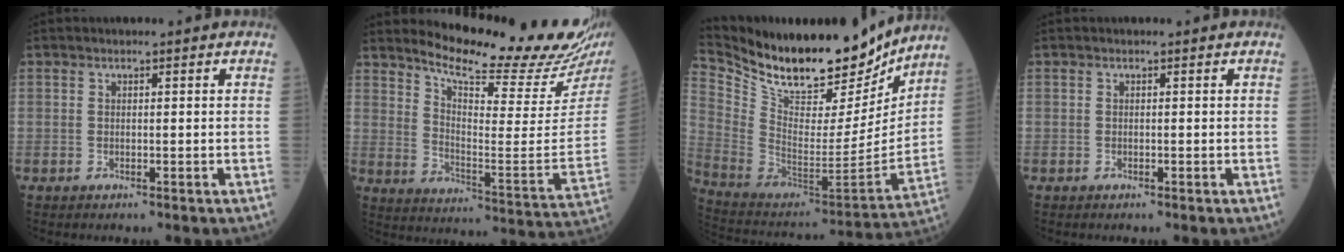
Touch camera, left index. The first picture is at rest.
{"total": 20.9, "force": [19.2, 0.5, 8.3], "torque": [-0.142, -0.104, 0.255]}
{"total": 24.1, "force": [20.4, 7.0, 10.9], "torque": [-0.211, -0.025, 0.336]}
{"total": 0.0}